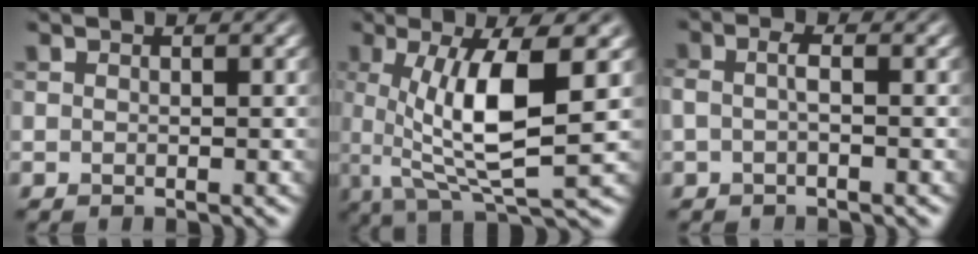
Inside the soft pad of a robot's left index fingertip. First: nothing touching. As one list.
[{"total": 8.7, "force": [0.6, 2.1, 8.4], "torque": [-0.141, -0.004, 0.014]}, {"total": 1.4, "force": [-0.3, 0.4, 1.3], "torque": [-0.028, 0.005, -0.008]}]